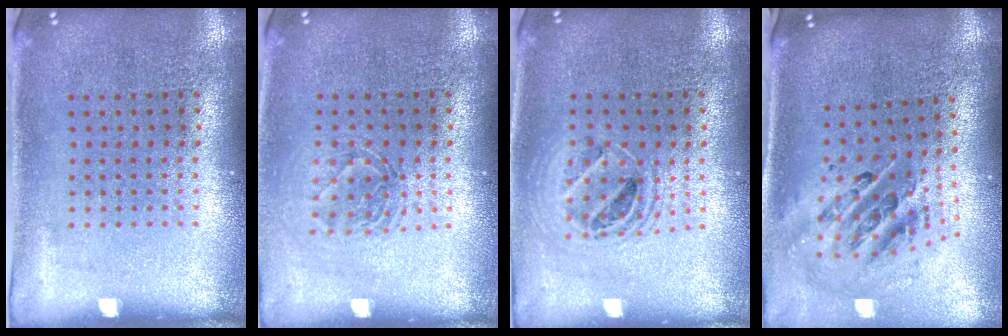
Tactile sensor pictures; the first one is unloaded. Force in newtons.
{"total": 1.3, "press": 1.1, "slide": 0.6}
{"total": 1.5, "press": 1.4, "slide": 0.7}
{"total": 1.9, "press": 1.5, "slide": 1.2}